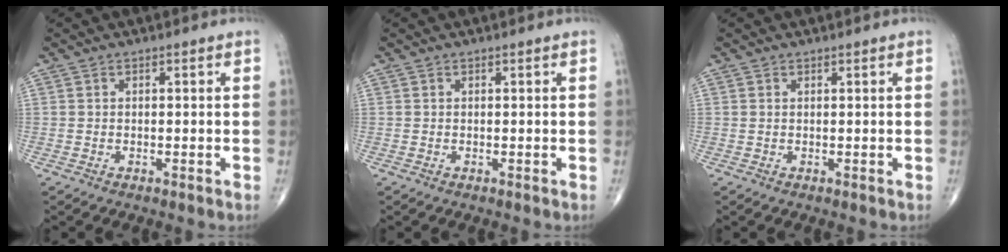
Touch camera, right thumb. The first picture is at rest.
{"total": 0.0}
{"total": 0.0}